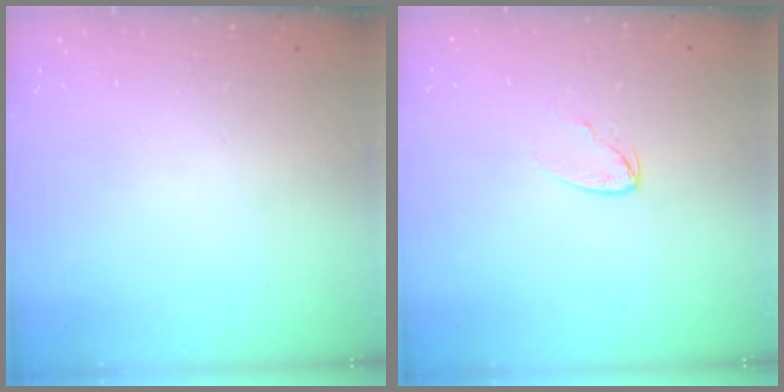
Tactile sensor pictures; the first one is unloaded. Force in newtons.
{"total": 4.0, "press": 4.0, "slide": 0.3}